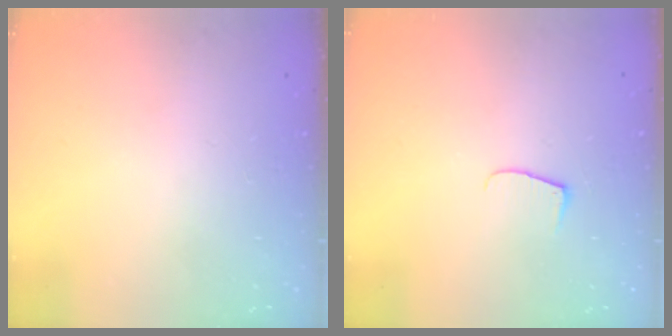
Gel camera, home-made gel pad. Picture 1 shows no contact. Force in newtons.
{"total": 6.3, "press": 6.2, "slide": 0.8}